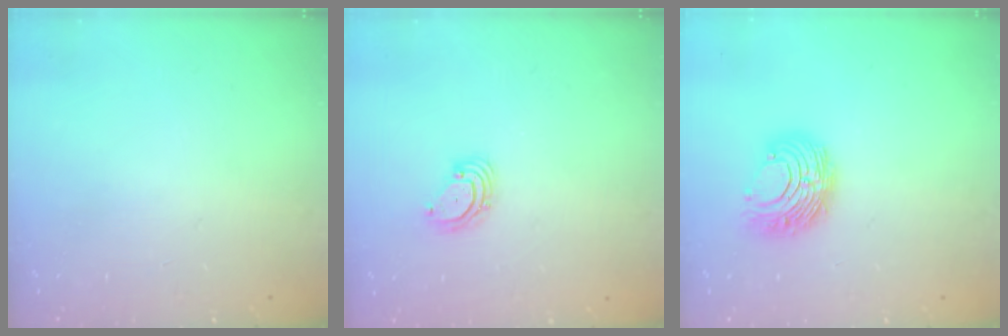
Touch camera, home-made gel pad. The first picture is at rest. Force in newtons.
{"total": 3.6, "press": 3.6, "slide": 0.3}
{"total": 8.6, "press": 8.6, "slide": 0.5}